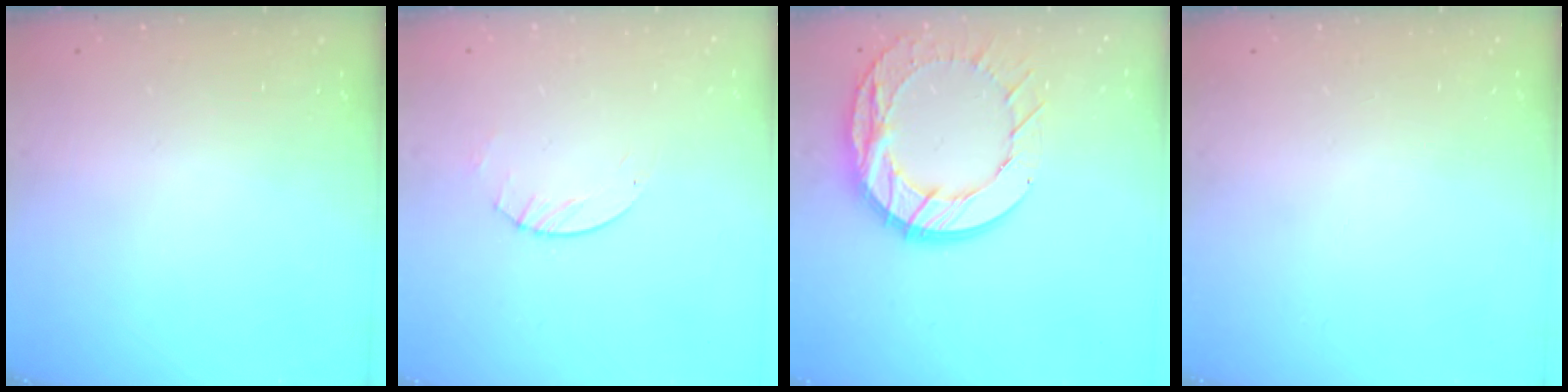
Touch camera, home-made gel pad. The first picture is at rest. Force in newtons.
{"total": 2.8, "press": 2.8, "slide": 0.4}
{"total": 18.3, "press": 18.3, "slide": 1.6}
{"total": 0.0}